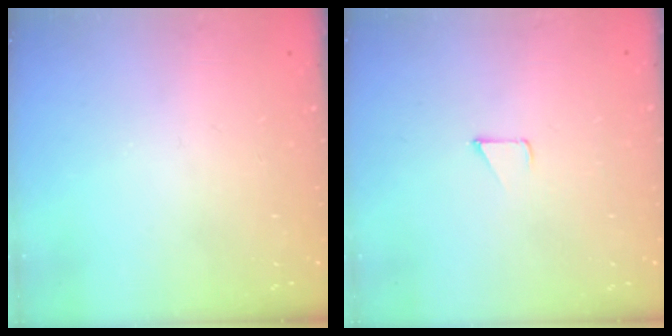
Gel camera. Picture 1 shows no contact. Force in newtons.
{"total": 2.9, "press": 2.8, "slide": 0.3}